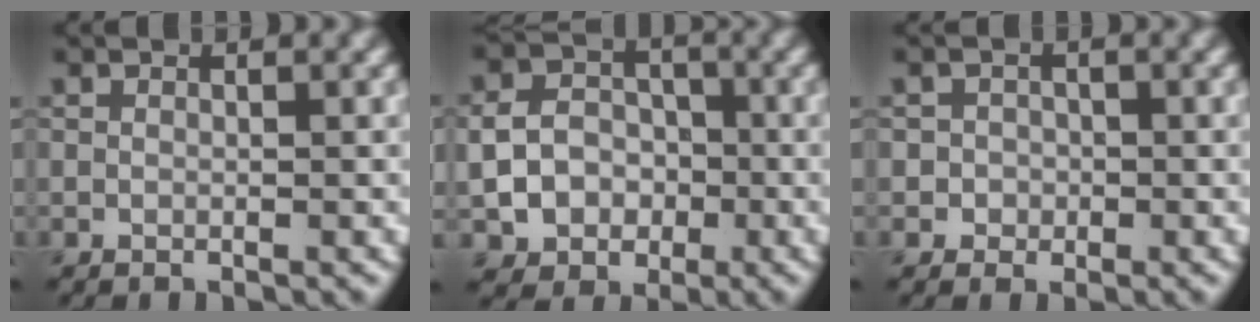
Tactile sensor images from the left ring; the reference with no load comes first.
{"total": 5.2, "force": [-1.0, 4.4, 2.5], "torque": [-0.036, -0.004, -0.019]}
{"total": 1.7, "force": [-0.3, 1.6, 0.2], "torque": [0.014, 0.000, -0.015]}